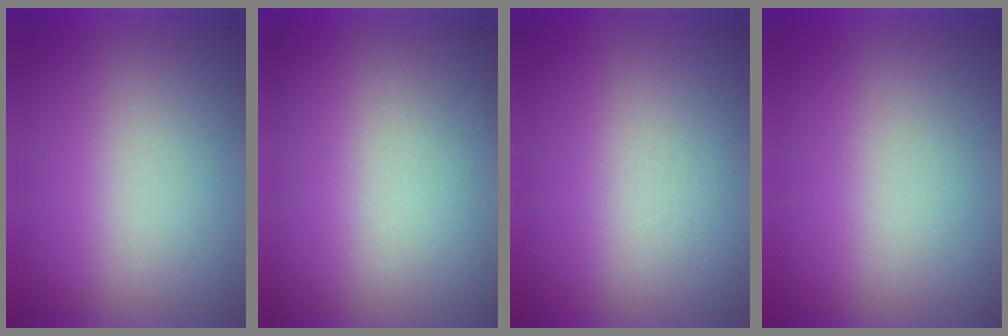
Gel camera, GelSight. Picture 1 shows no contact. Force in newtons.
{"total": 1.4}
{"total": 3.6}
{"total": 0.0}